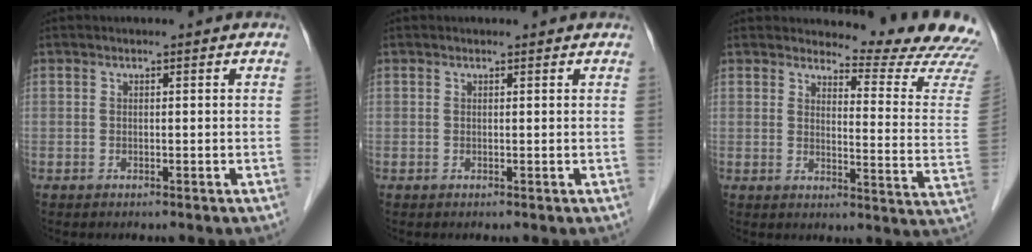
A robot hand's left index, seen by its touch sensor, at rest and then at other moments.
{"total": 1.0, "force": [0.9, 0.2, 0.1], "torque": [-0.011, 0.005, 0.010]}
{"total": 14.3, "force": [14.1, -0.1, 2.3], "torque": [-0.021, -0.128, 0.142]}